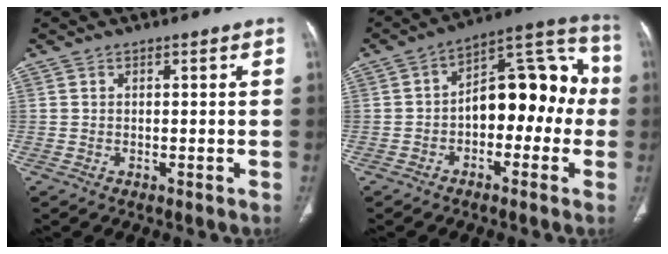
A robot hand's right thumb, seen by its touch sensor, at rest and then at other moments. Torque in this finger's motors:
{"motor_torque": [1.86, 2.16, 1.21, -0.38, 0.08]}